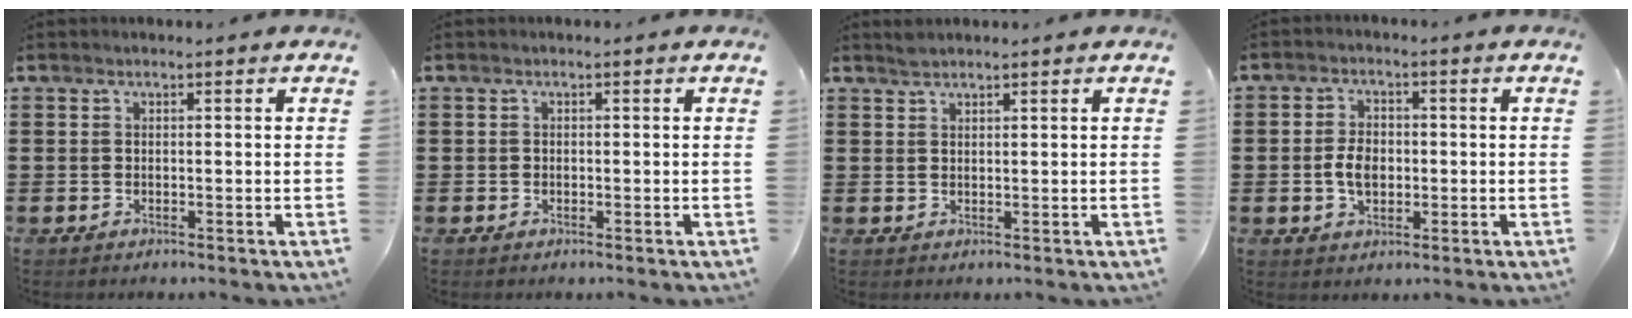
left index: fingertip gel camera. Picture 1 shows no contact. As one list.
[{"total": 0.5, "force": [-0.2, 0.5, 0.1], "torque": [-0.006, 0.002, -0.005]}, {"total": 1.2, "force": [1.2, 0.1, 0.3], "torque": [-0.008, 0.001, 0.022]}, {"total": 4.3, "force": [-0.5, 2.8, 3.3], "torque": [-0.063, 0.001, -0.014]}]